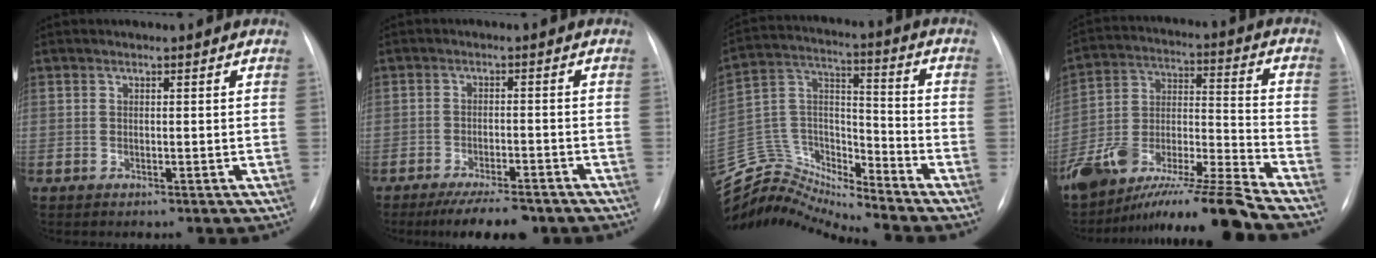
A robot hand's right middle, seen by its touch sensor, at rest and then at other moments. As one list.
[{"total": 8.2, "force": [-6.4, 2.2, 4.6], "torque": [-0.066, -0.011, -0.098]}, {"total": 15.0, "force": [-14.9, 0.2, 1.0], "torque": [-0.019, 0.063, -0.281]}, {"total": 18.0, "force": [-15.5, -1.4, 9.0], "torque": [-0.176, -0.001, -0.279]}]